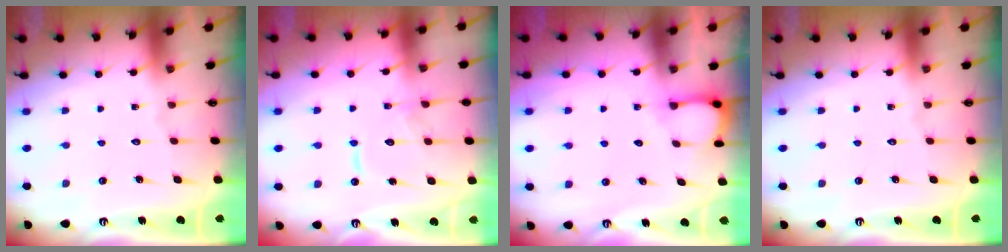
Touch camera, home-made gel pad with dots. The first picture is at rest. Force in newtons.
{"total": 10.8, "press": 10.7, "slide": 1.1}
{"total": 2.9, "press": 2.9, "slide": 0.4}
{"total": 0.0}